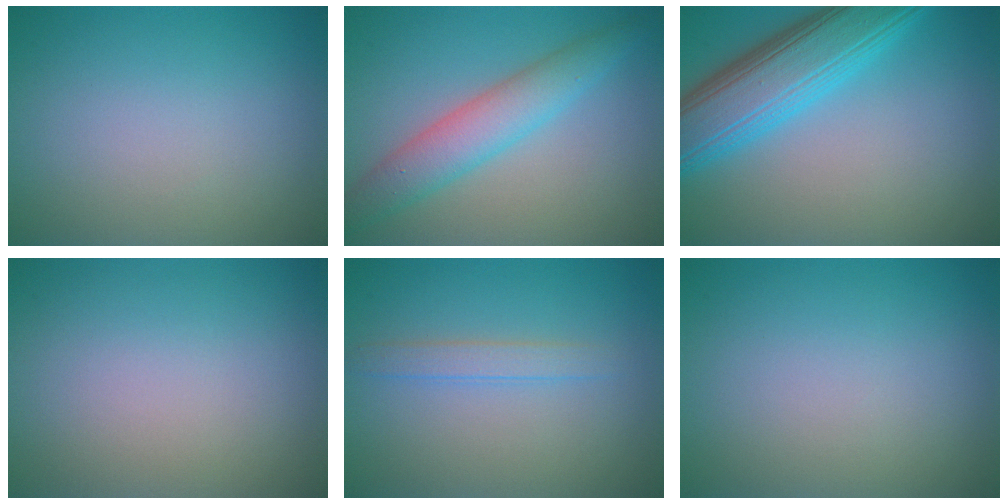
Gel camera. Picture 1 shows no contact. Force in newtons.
{"total": 4.5, "press": 4.5, "slide": 0.1}
{"total": 8.3, "press": 8.3, "slide": 0.2}
{"total": 0.0}
{"total": 1.8, "press": 1.8, "slide": 0.0}
{"total": 0.0}